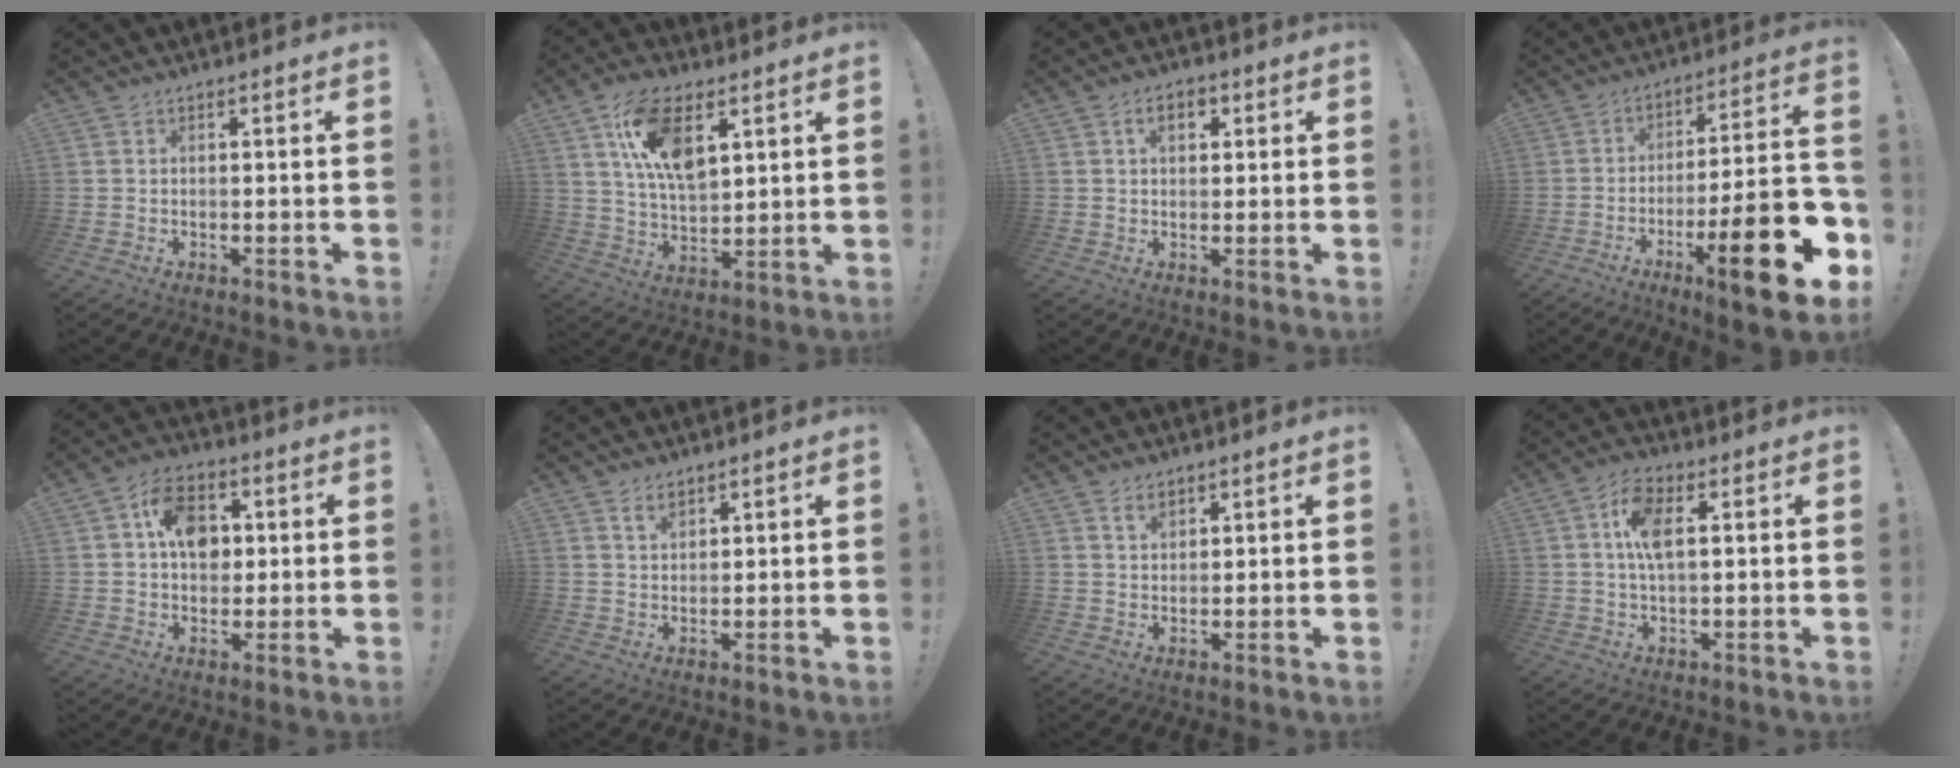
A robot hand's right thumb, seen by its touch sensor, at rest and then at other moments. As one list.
[{"total": 15.2, "force": [6.8, 7.9, 11.1], "torque": [-0.186, -0.015, 0.120]}, {"total": 4.5, "force": [1.5, 2.8, 3.1], "torque": [-0.043, 0.003, 0.021]}, {"total": 20.4, "force": [-9.1, 3.5, 17.9], "torque": [-0.260, 0.044, -0.142]}, {"total": 11.5, "force": [2.5, 8.7, 7.1], "torque": [-0.096, 0.007, 0.046]}, {"total": 3.2, "force": [2.3, 1.7, 1.4], "torque": [-0.019, -0.010, 0.040]}, {"total": 3.3, "force": [2.2, 2.0, 1.5], "torque": [-0.021, -0.009, 0.038]}, {"total": 9.0, "force": [2.1, 4.4, 7.6], "torque": [-0.128, 0.001, 0.033]}]